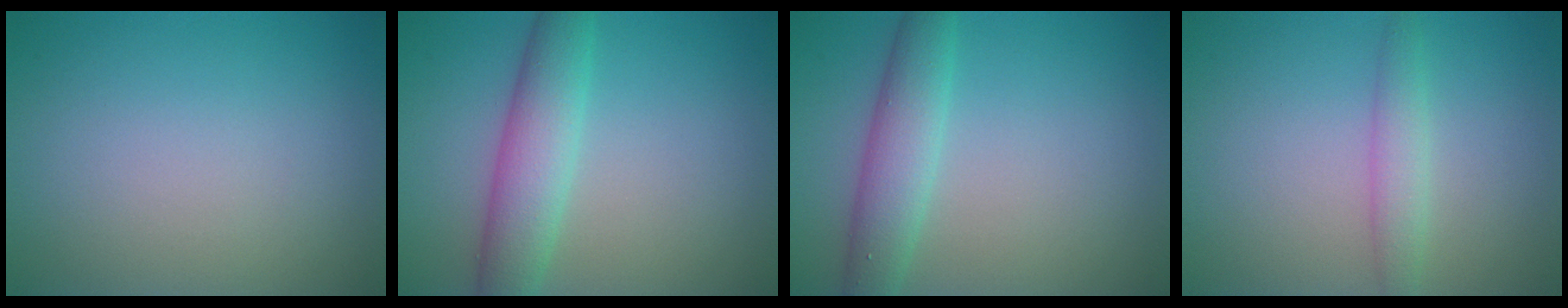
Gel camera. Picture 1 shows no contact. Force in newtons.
{"total": 4.8, "press": 4.8, "slide": 0.2}
{"total": 3.9, "press": 3.9, "slide": 0.1}
{"total": 2.0, "press": 2.0, "slide": 0.2}